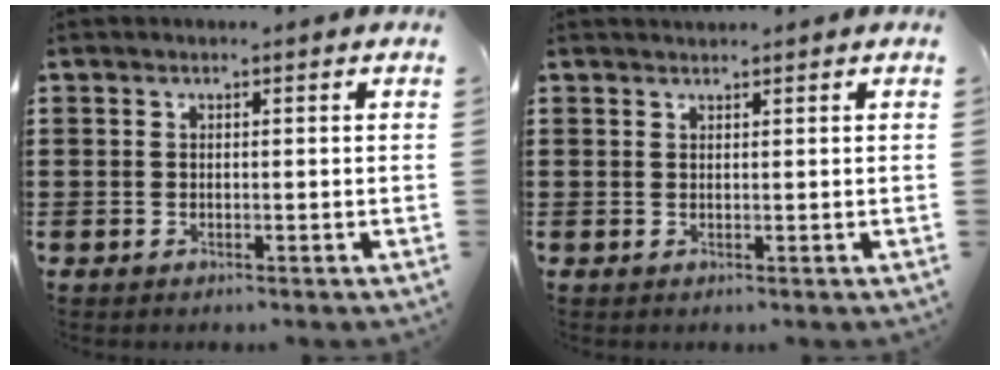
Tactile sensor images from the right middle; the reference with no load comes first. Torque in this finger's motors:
{"motor_torque": [-0.67, -0.46, -0.03, -0.01]}